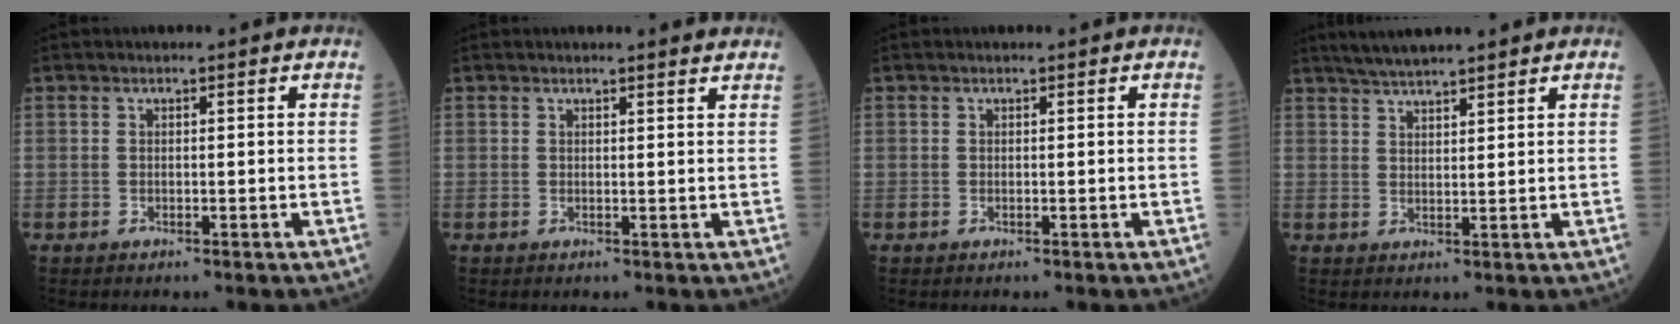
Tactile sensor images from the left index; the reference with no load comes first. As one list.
[{"total": 2.7, "force": [2.6, -0.1, 0.7], "torque": [-0.012, -0.006, 0.019]}, {"total": 0.0}, {"total": 6.4, "force": [5.5, 0.4, 3.1], "torque": [-0.055, 0.028, 0.098]}]